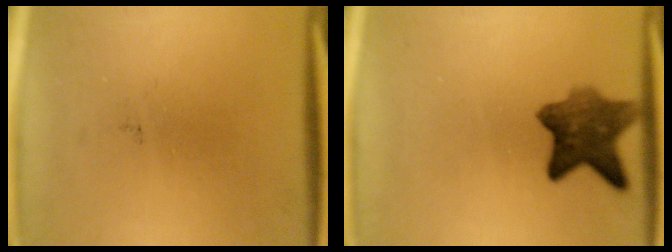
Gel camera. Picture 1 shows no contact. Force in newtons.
{"total": 7.4}